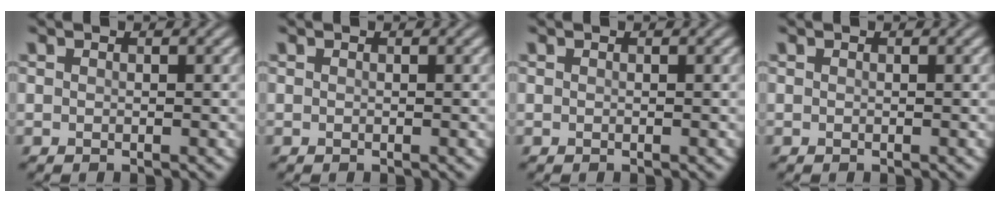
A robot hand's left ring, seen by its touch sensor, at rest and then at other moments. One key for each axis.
{"total": 0.0}
{"total": 0.0}
{"total": 0.0}